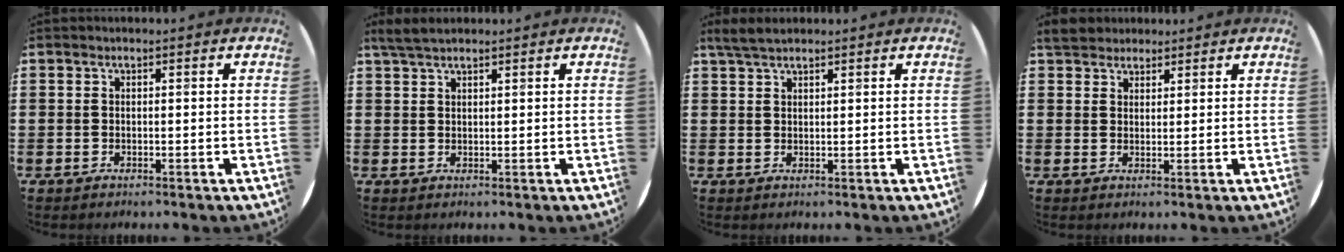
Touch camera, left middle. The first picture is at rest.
{"total": 2.7, "force": [2.3, 0.6, 1.3], "torque": [-0.029, 0.007, 0.043]}
{"total": 2.7, "force": [2.3, 0.7, 1.3], "torque": [-0.030, 0.007, 0.043]}
{"total": 3.6, "force": [3.4, 1.3, 0.5], "torque": [-0.011, -0.001, 0.063]}